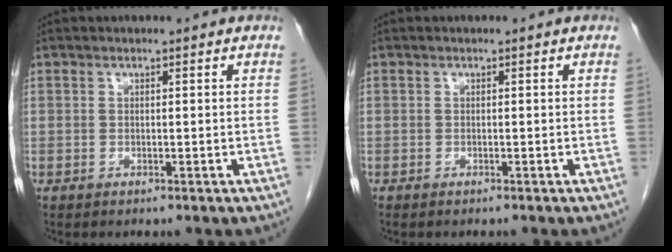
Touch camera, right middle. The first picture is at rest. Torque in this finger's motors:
{"motor_torque": [-0.07, -0.21, -0.03, -0.01]}